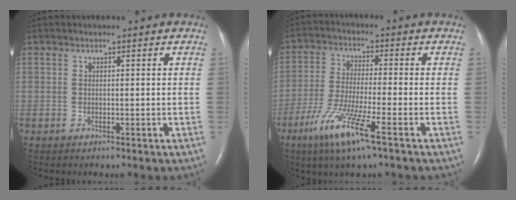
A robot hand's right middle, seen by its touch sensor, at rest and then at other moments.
{"total": 9.9, "force": [-5.4, 0.1, 8.3], "torque": [-0.167, -0.026, -0.103]}